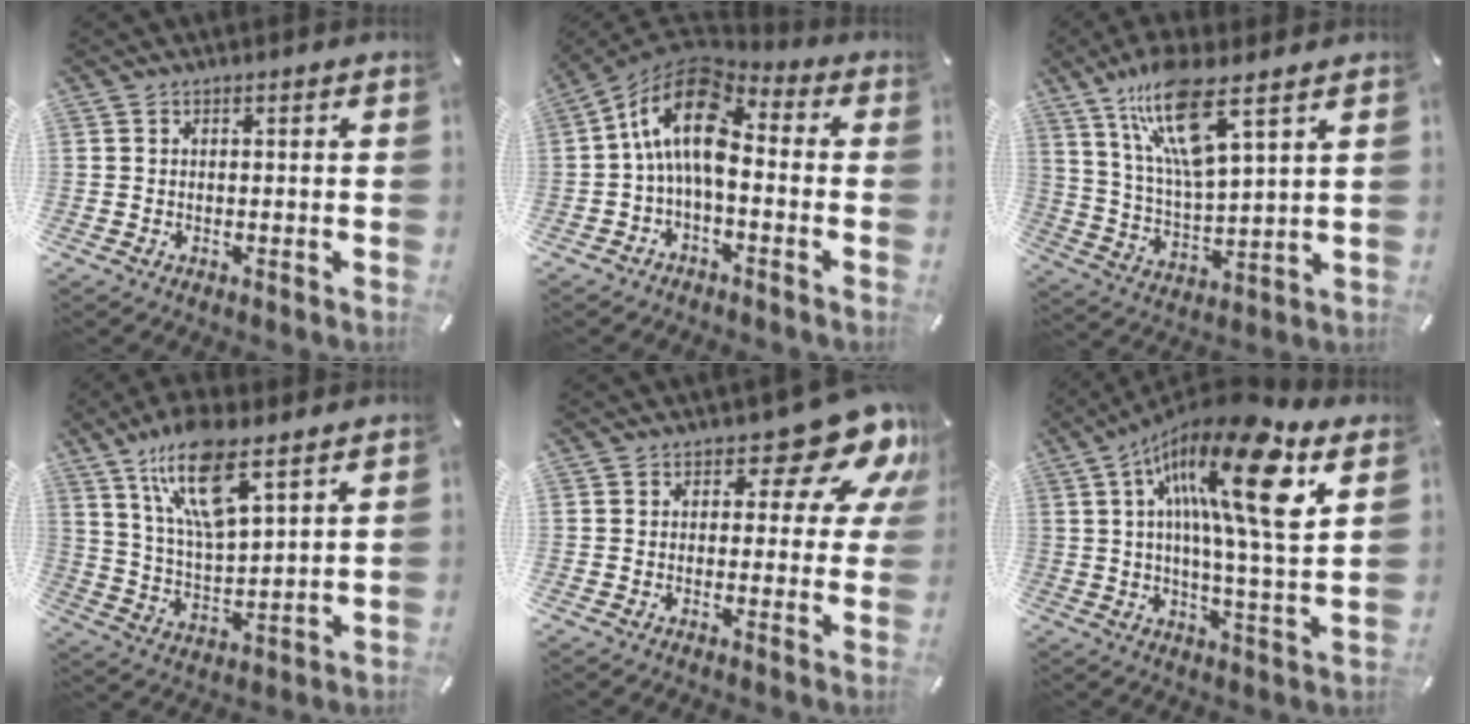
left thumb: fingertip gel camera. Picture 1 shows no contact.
{"total": 15.5, "force": [0.2, 8.7, 12.8], "torque": [-0.251, 0.011, -0.001]}
{"total": 15.3, "force": [9.8, 3.7, 11.2], "torque": [-0.243, -0.036, 0.165]}
{"total": 15.0, "force": [10.0, 4.9, 10.2], "torque": [-0.211, -0.035, 0.173]}
{"total": 13.4, "force": [7.3, 6.0, 9.5], "torque": [-0.116, -0.052, 0.120]}
{"total": 21.7, "force": [9.1, 4.4, 19.2], "torque": [-0.326, -0.044, 0.122]}